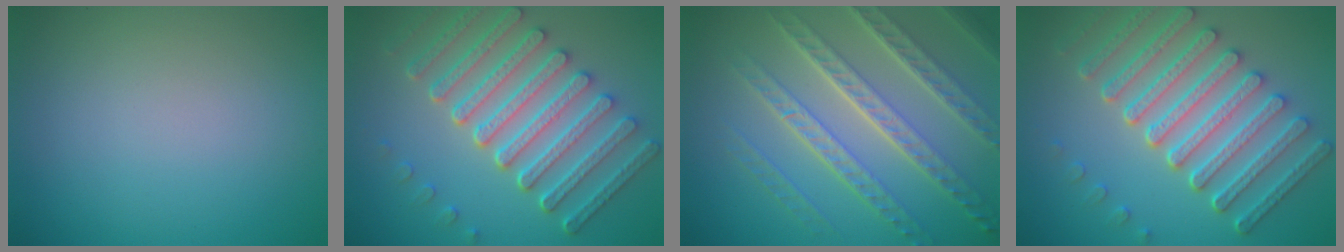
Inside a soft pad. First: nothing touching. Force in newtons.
{"total": 7.7, "press": 6.1, "slide": 4.8}
{"total": 7.5, "press": 5.3, "slide": 5.3}
{"total": 7.7, "press": 6.1, "slide": 4.8}